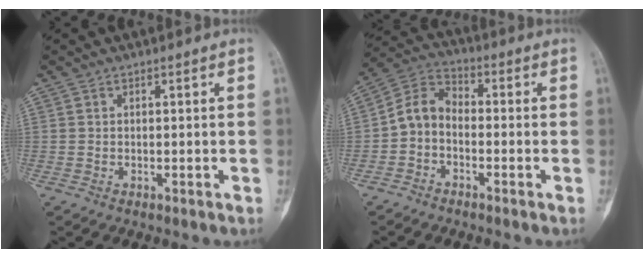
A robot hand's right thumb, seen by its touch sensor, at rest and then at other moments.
{"total": 6.7, "force": [-1.7, 4.7, 4.4], "torque": [-0.073, 0.034, -0.051]}